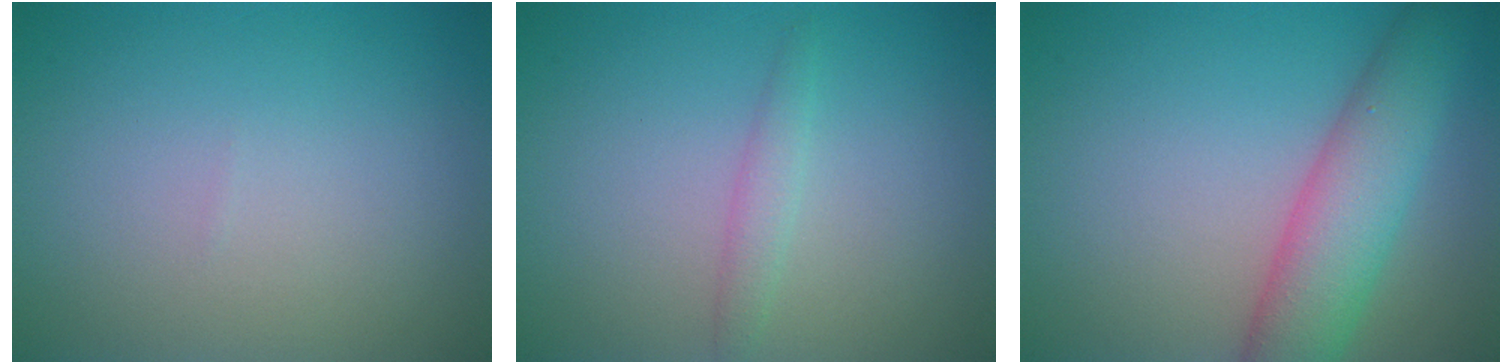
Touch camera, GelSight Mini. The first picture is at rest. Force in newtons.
{"total": 1.4, "press": 1.4, "slide": 0.0}
{"total": 6.2, "press": 6.2, "slide": 0.3}